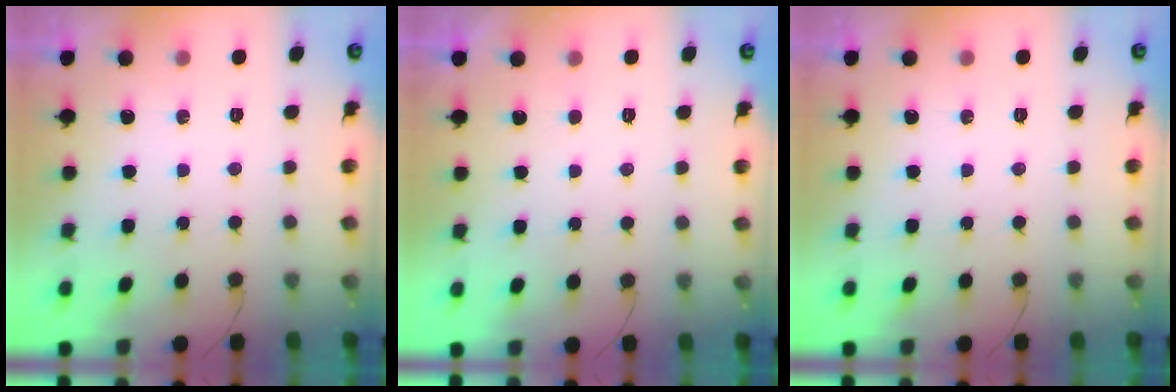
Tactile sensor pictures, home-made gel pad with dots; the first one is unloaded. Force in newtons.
{"total": 1.4, "press": 1.4, "slide": 0.3}
{"total": 0.0}